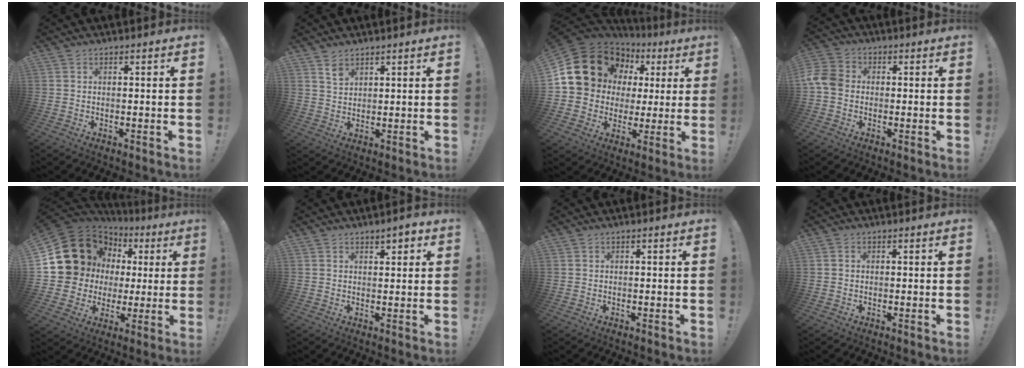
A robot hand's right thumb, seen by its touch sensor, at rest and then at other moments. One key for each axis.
{"total": 3.6, "fx": 2.7, "fy": 2.0, "fz": 1.4, "tx": -0.014, "ty": -0.019, "tz": 0.047}
{"total": 18.6, "fx": 8.5, "fy": 14.2, "fz": 8.5, "tx": -0.134, "ty": -0.042, "tz": 0.188}
{"total": 7.6, "fx": -0.8, "fy": 6.1, "fz": 4.5, "tx": -0.099, "ty": 0.013, "tz": -0.013}
{"total": 15.6, "fx": 7.0, "fy": 12.7, "fz": 5.8, "tx": -0.086, "ty": -0.050, "tz": 0.163}
{"total": 3.0, "fx": 1.8, "fy": 1.3, "fz": 2.0, "tx": -0.016, "ty": -0.011, "tz": 0.026}
{"total": 0.0}
{"total": 0.6, "fx": -0.1, "fy": 0.6, "fz": 0.1, "tx": -0.005, "ty": 0.004, "tz": -0.001}